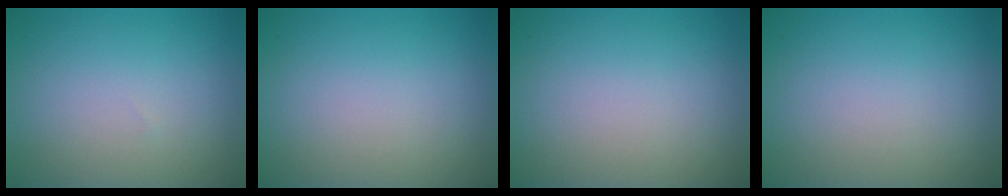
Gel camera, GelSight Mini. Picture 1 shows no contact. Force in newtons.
{"total": 0.0}
{"total": 0.0}
{"total": 0.0}